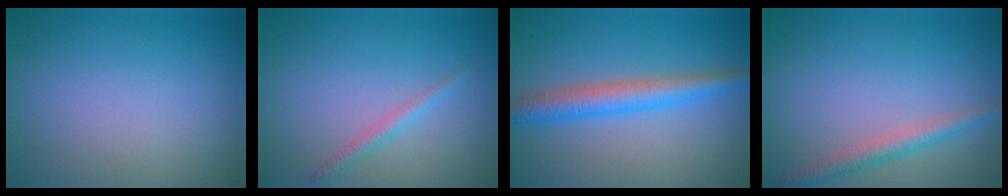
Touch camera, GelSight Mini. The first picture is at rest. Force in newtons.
{"total": 1.2, "press": 1.2, "slide": 0.0}
{"total": 4.2, "press": 4.2, "slide": 0.1}
{"total": 2.2, "press": 2.2, "slide": 0.1}